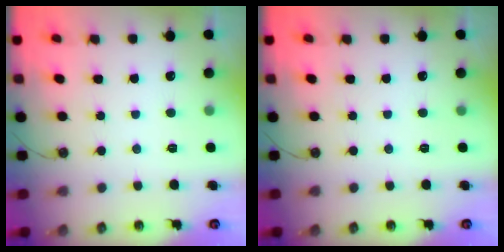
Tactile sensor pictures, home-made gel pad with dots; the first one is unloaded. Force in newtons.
{"total": 0.0}